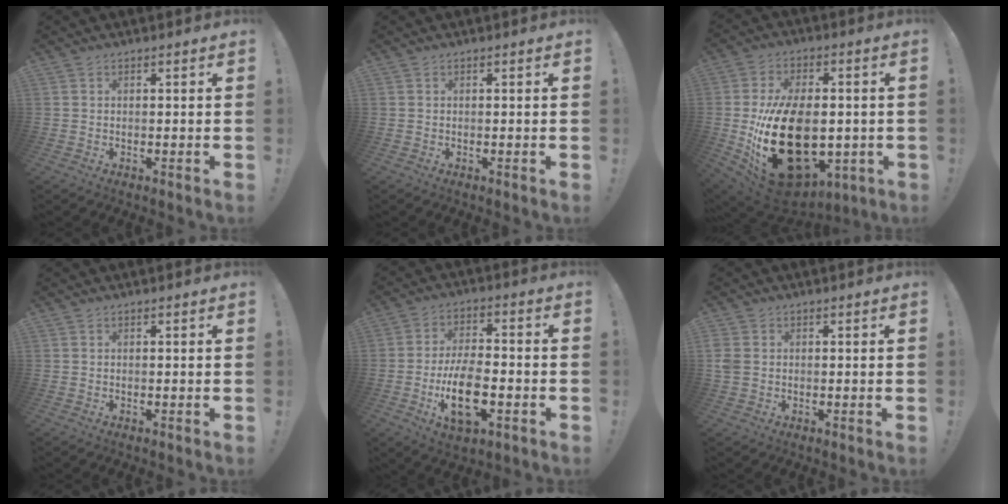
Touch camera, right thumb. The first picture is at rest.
{"total": 0.0}
{"total": 29.0, "force": [-4.4, 18.2, 22.2], "torque": [-0.412, 0.015, -0.047]}
{"total": 0.0}
{"total": 14.5, "force": [-4.5, 7.2, 11.8], "torque": [-0.219, 0.010, -0.076]}
{"total": 3.3, "force": [0.1, 2.7, 2.0], "torque": [-0.044, 0.006, 0.006]}